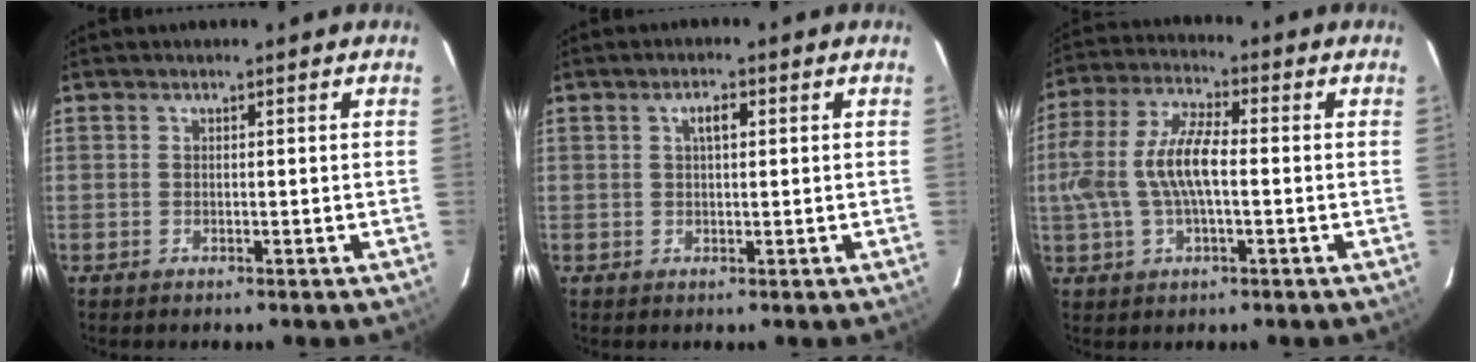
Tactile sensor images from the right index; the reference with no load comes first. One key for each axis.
{"total": 2.4, "fx": 0.7, "fy": 0.9, "fz": 2.0, "tx": -0.037, "ty": 0.008, "tz": 0.013}
{"total": 11.6, "fx": -0.7, "fy": 4.3, "fz": 10.7, "tx": -0.227, "ty": 0.011, "tz": -0.011}